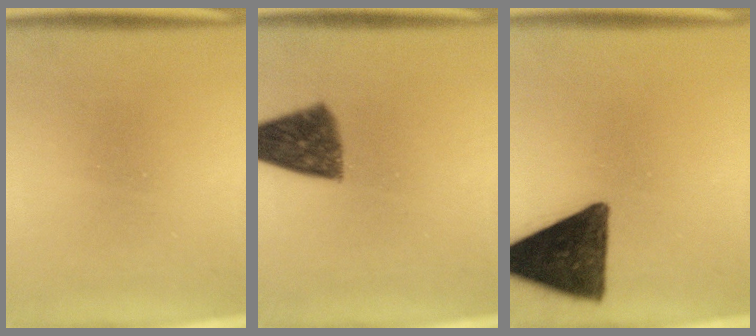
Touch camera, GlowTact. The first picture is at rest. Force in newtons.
{"total": 9.2}
{"total": 14.8}